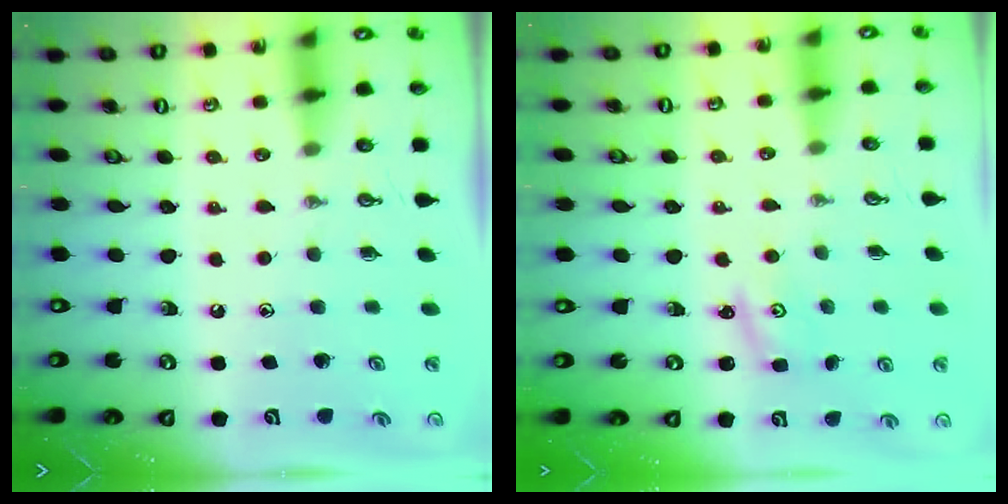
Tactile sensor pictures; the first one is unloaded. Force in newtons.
{"total": 1.3, "press": 1.3, "slide": 0.2}